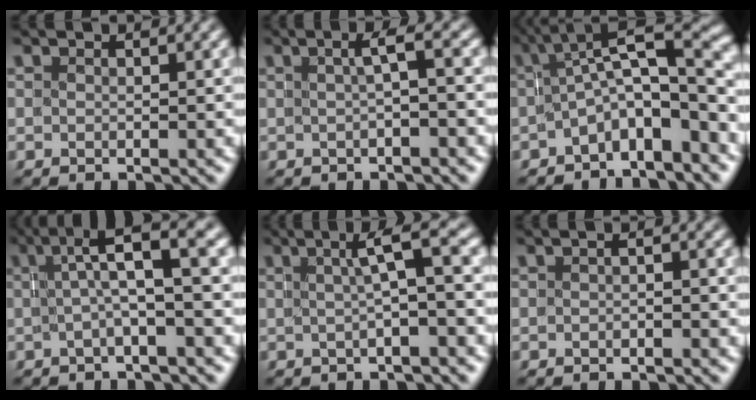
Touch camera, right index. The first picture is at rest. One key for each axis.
{"total": 1.6, "fx": -0.2, "fy": -0.3, "fz": 1.5, "tx": -0.018, "ty": 0.003, "tz": 0.001}
{"total": 8.1, "fx": -1.2, "fy": 3.8, "fz": 7.0, "tx": -0.083, "ty": 0.006, "tz": -0.021}
{"total": 4.2, "fx": 0.7, "fy": 0.7, "fz": 4.1, "tx": -0.051, "ty": 0.014, "tz": 0.009}
{"total": 3.0, "fx": 0.4, "fy": -0.7, "fz": 2.9, "tx": -0.029, "ty": 0.013, "tz": 0.008}
{"total": 0.7, "fx": -0.4, "fy": 0.5, "fz": 0.4, "tx": 0.003, "ty": 0.008, "tz": -0.013}